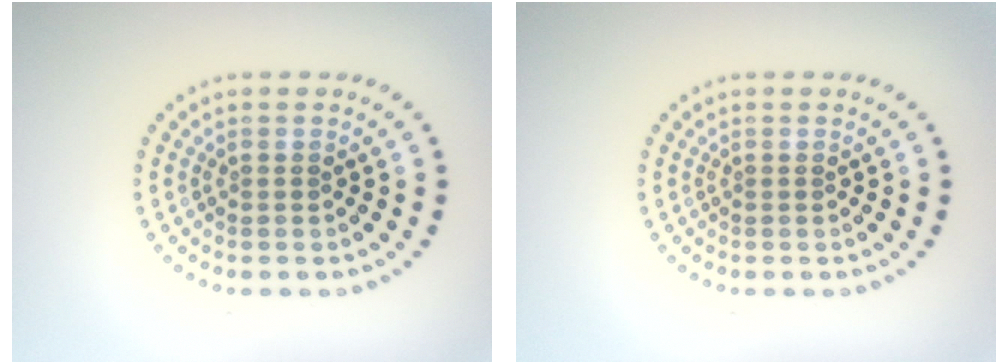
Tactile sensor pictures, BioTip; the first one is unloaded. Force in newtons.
{"total": 0.0}